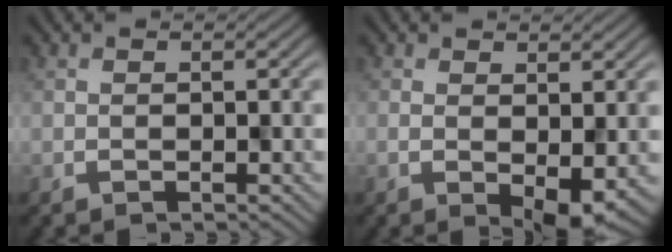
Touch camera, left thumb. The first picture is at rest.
{"total": 4.7, "force": [-1.2, 1.6, 4.3], "torque": [-0.064, -0.008, -0.004]}